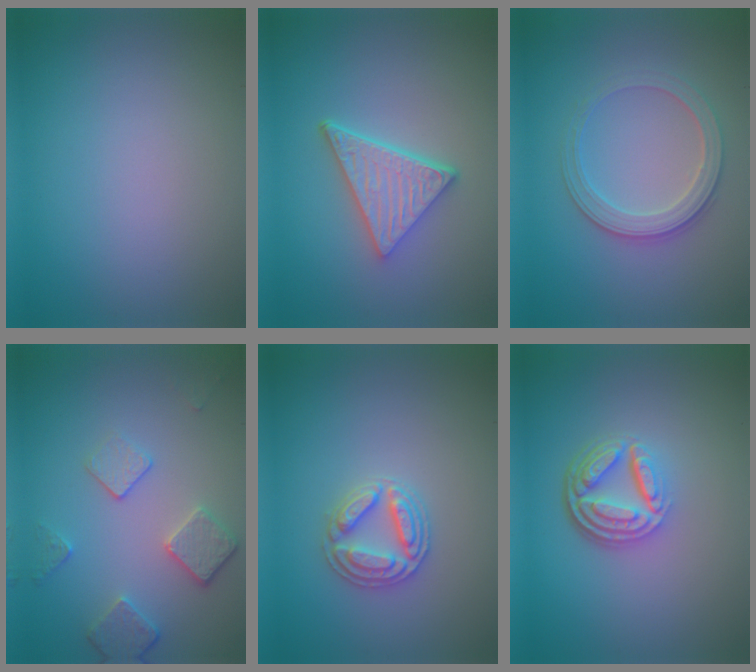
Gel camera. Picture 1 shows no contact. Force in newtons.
{"total": 5.1, "press": 3.8, "slide": 3.5}
{"total": 3.1, "press": 2.9, "slide": 1.0}
{"total": 3.7, "press": 2.9, "slide": 2.3}
{"total": 2.9, "press": 2.9, "slide": 0.2}
{"total": 5.1, "press": 3.6, "slide": 3.6}